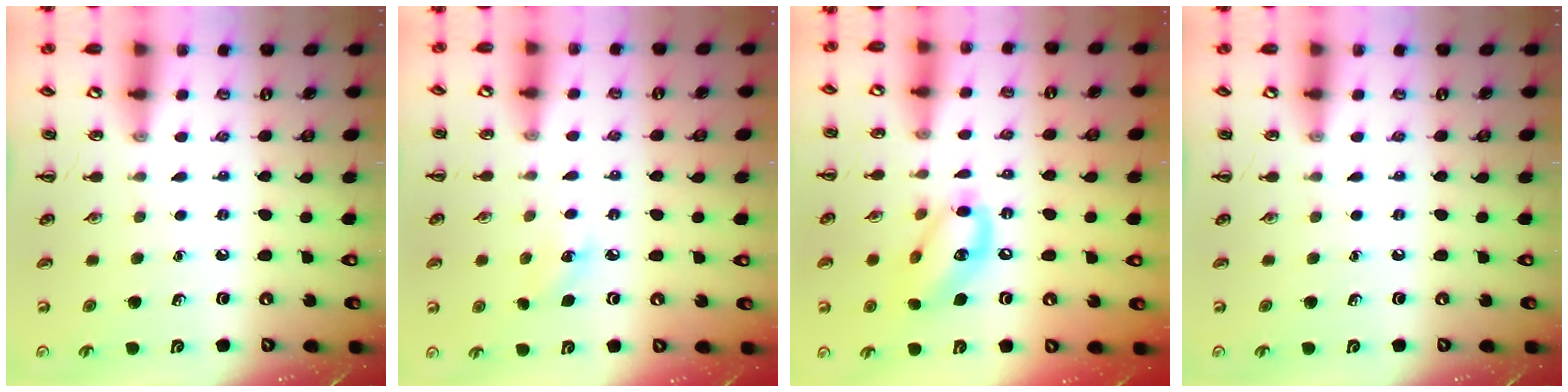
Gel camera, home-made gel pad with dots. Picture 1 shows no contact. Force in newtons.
{"total": 5.7, "press": 5.5, "slide": 1.4}
{"total": 13.5, "press": 13.2, "slide": 2.9}
{"total": 0.0}